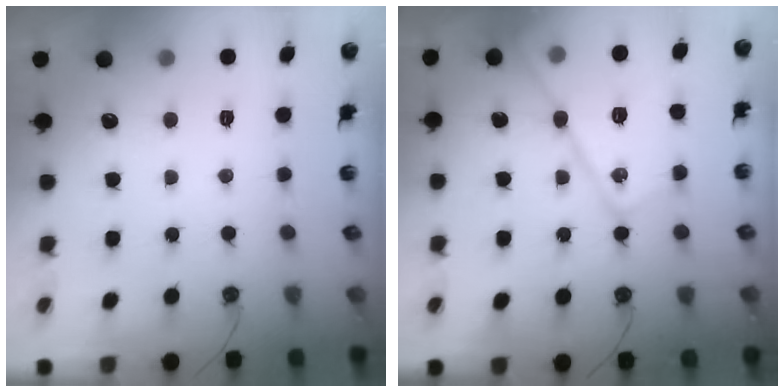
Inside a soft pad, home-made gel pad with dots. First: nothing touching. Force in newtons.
{"total": 17.8, "press": 17.7, "slide": 1.9}